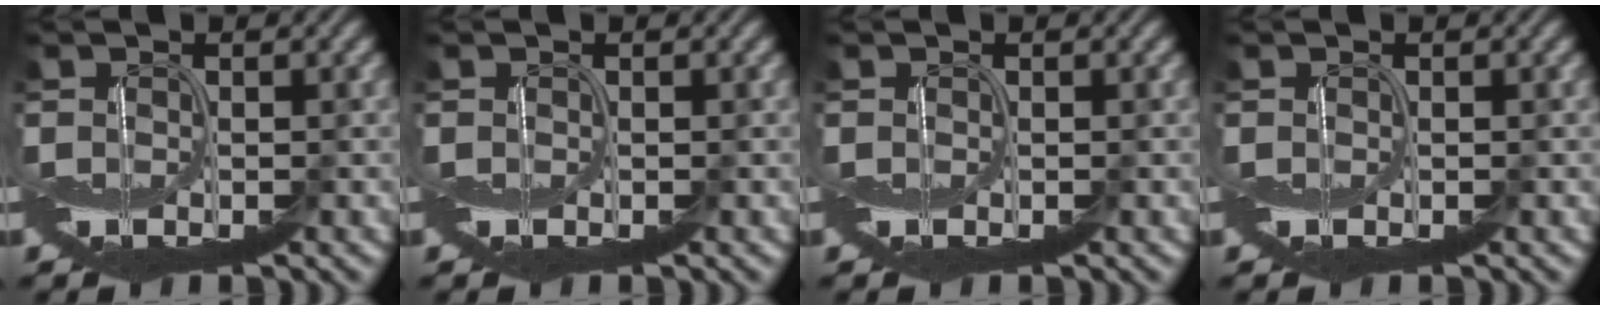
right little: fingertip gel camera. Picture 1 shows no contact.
{"total": 0.0}
{"total": 0.0}
{"total": 0.0}